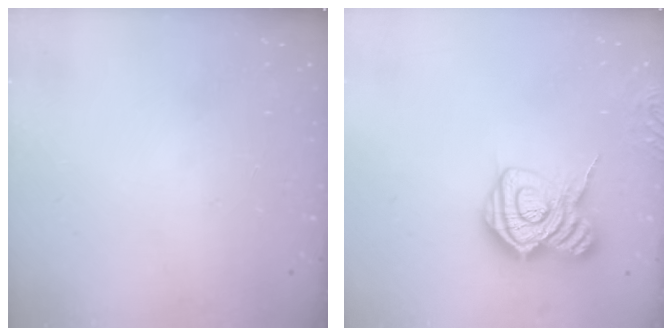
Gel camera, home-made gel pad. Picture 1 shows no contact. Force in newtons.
{"total": 13.5, "press": 13.5, "slide": 0.9}